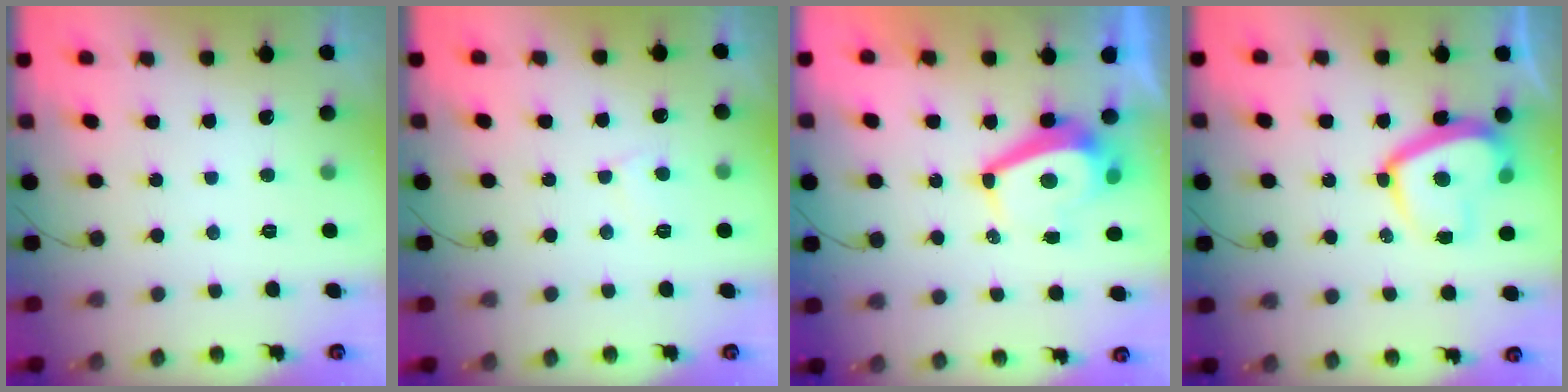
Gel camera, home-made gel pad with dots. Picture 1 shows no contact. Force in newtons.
{"total": 3.8, "press": 3.8, "slide": 0.4}
{"total": 6.8, "press": 6.8, "slide": 0.9}
{"total": 12.4, "press": 12.3, "slide": 1.0}